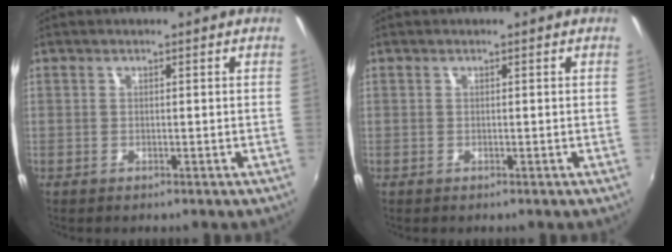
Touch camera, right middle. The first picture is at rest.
{"total": 0.0}